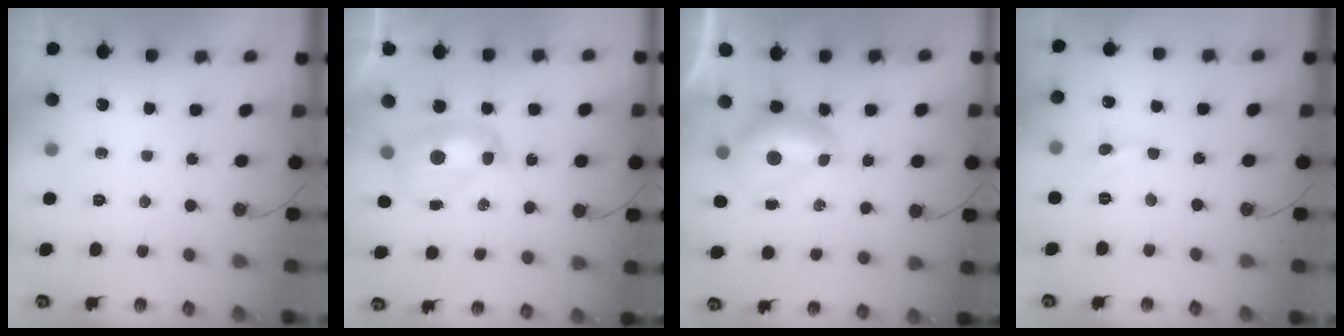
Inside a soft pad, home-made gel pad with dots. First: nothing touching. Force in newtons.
{"total": 2.4, "press": 2.3, "slide": 0.3}
{"total": 0.0}
{"total": 0.9, "press": 0.9, "slide": 0.2}